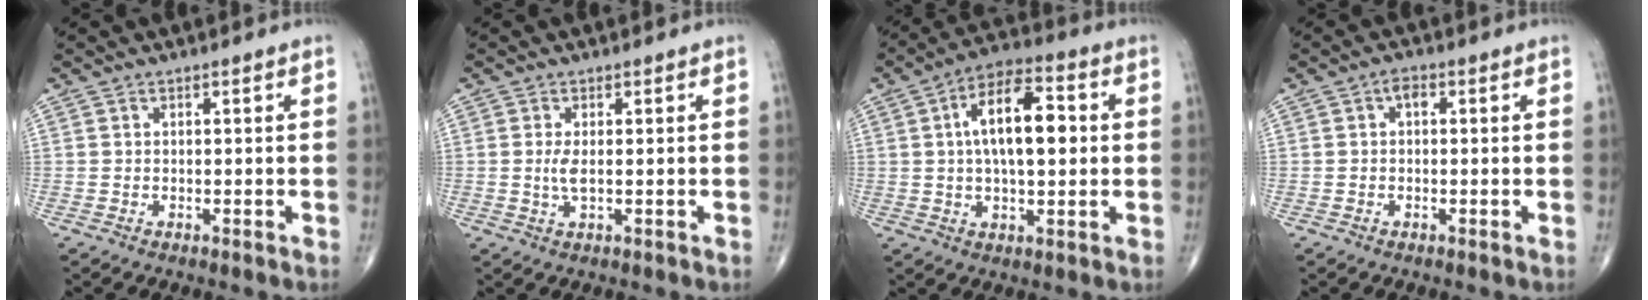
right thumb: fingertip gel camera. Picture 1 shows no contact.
{"total": 2.2, "force": [0.1, 0.6, 2.1], "torque": [-0.051, -0.006, 0.004]}
{"total": 13.7, "force": [1.8, 6.2, 12.0], "torque": [-0.192, 0.016, 0.024]}
{"total": 1.8, "force": [0.3, 1.1, 1.4], "torque": [-0.013, 0.006, -0.001]}